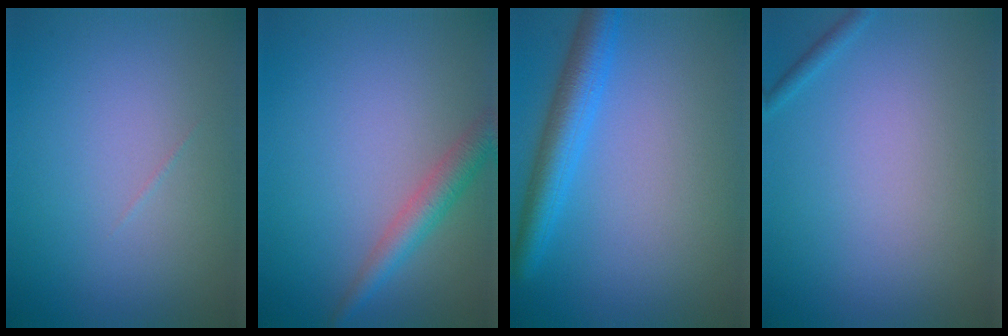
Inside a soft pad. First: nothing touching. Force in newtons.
{"total": 2.8, "press": 2.8, "slide": 0.2}
{"total": 4.3, "press": 4.3, "slide": 0.2}
{"total": 0.7, "press": 0.7, "slide": 0.0}